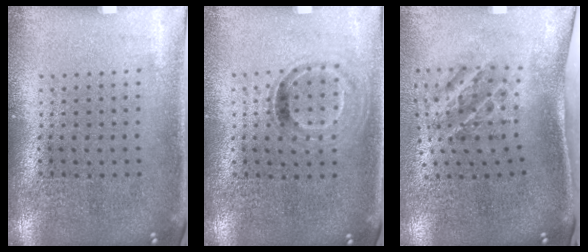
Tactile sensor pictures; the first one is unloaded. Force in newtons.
{"total": 1.0, "press": 0.8, "slide": 0.6}
{"total": 1.5, "press": 1.2, "slide": 0.9}